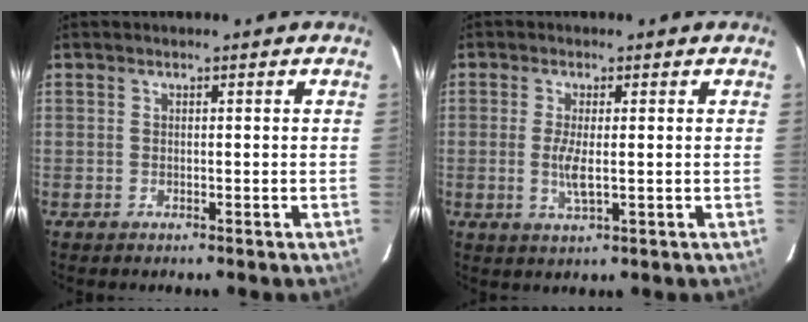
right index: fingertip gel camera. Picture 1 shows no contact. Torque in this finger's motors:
{"motor_torque": [0.45, -0.43, 0.28, 0.10]}